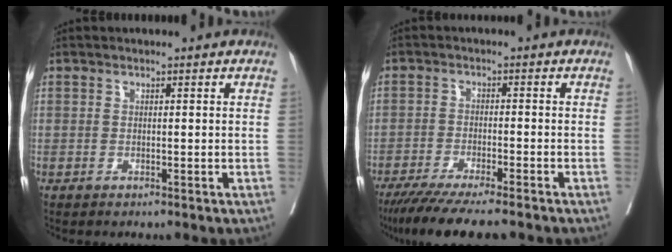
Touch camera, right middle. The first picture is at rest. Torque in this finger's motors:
{"motor_torque": [0.93, -0.92, 0.17, 0.05]}